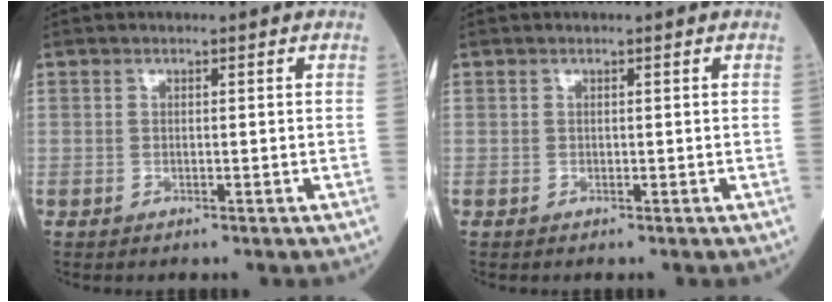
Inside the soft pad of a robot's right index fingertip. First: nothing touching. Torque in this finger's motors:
{"motor_torque": [0.00, 0.00, 0.00, 0.00]}